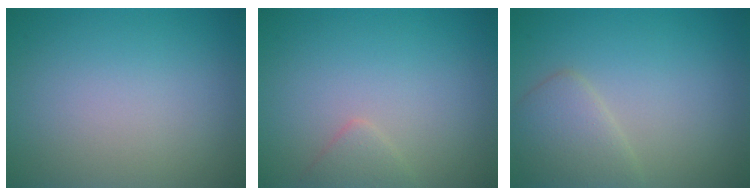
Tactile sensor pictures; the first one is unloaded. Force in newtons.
{"total": 1.3, "press": 1.3, "slide": 0.0}
{"total": 2.9, "press": 2.9, "slide": 0.1}